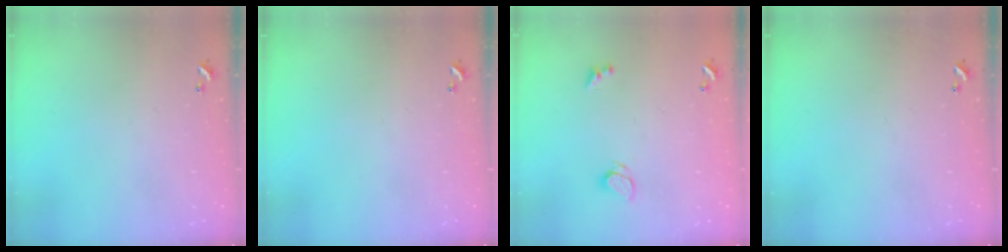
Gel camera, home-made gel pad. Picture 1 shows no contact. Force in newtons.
{"total": 0.0}
{"total": 1.9, "press": 1.8, "slide": 0.3}
{"total": 0.0}